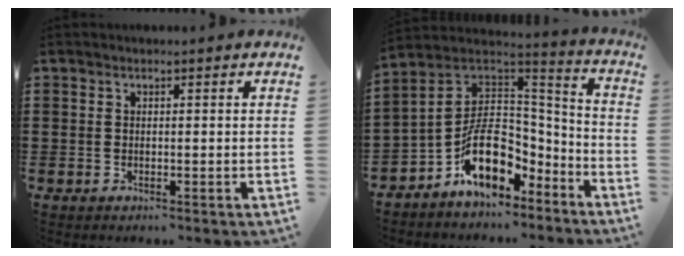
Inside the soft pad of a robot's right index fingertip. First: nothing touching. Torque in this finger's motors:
{"motor_torque": [1.85, 0.29, 1.05, 0.21]}